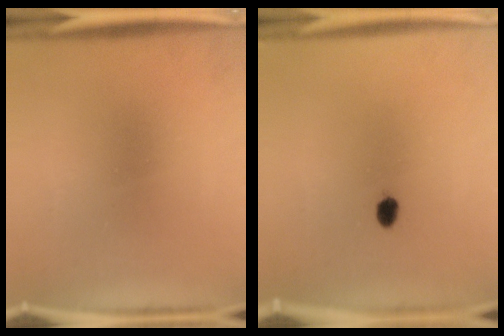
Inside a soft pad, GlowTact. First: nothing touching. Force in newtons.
{"total": 2.1}